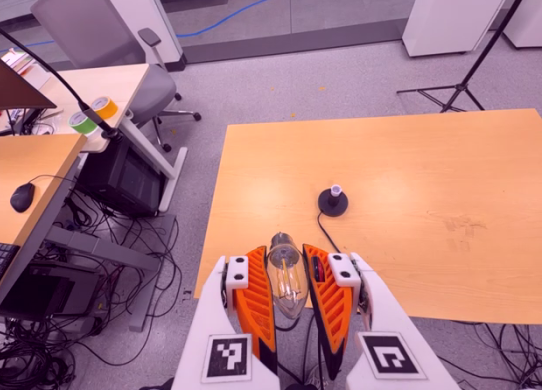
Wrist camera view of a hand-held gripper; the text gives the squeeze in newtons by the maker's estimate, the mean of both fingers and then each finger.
{"total": 20.8, "left": 22.4, "right": 19.1}